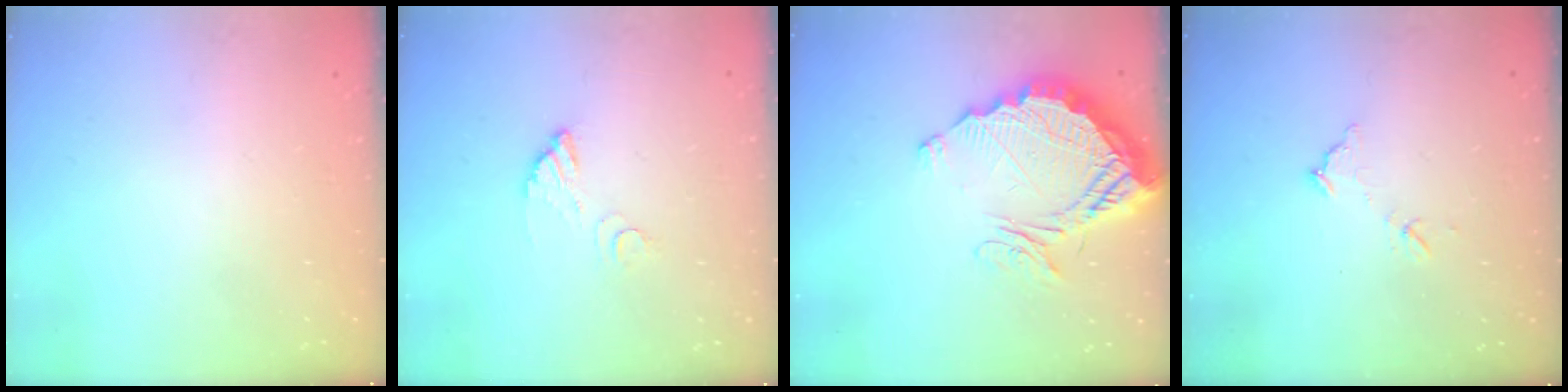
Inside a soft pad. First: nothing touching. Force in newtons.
{"total": 4.4, "press": 4.4, "slide": 0.2}
{"total": 15.2, "press": 15.2, "slide": 1.3}
{"total": 7.0, "press": 7.0, "slide": 0.3}